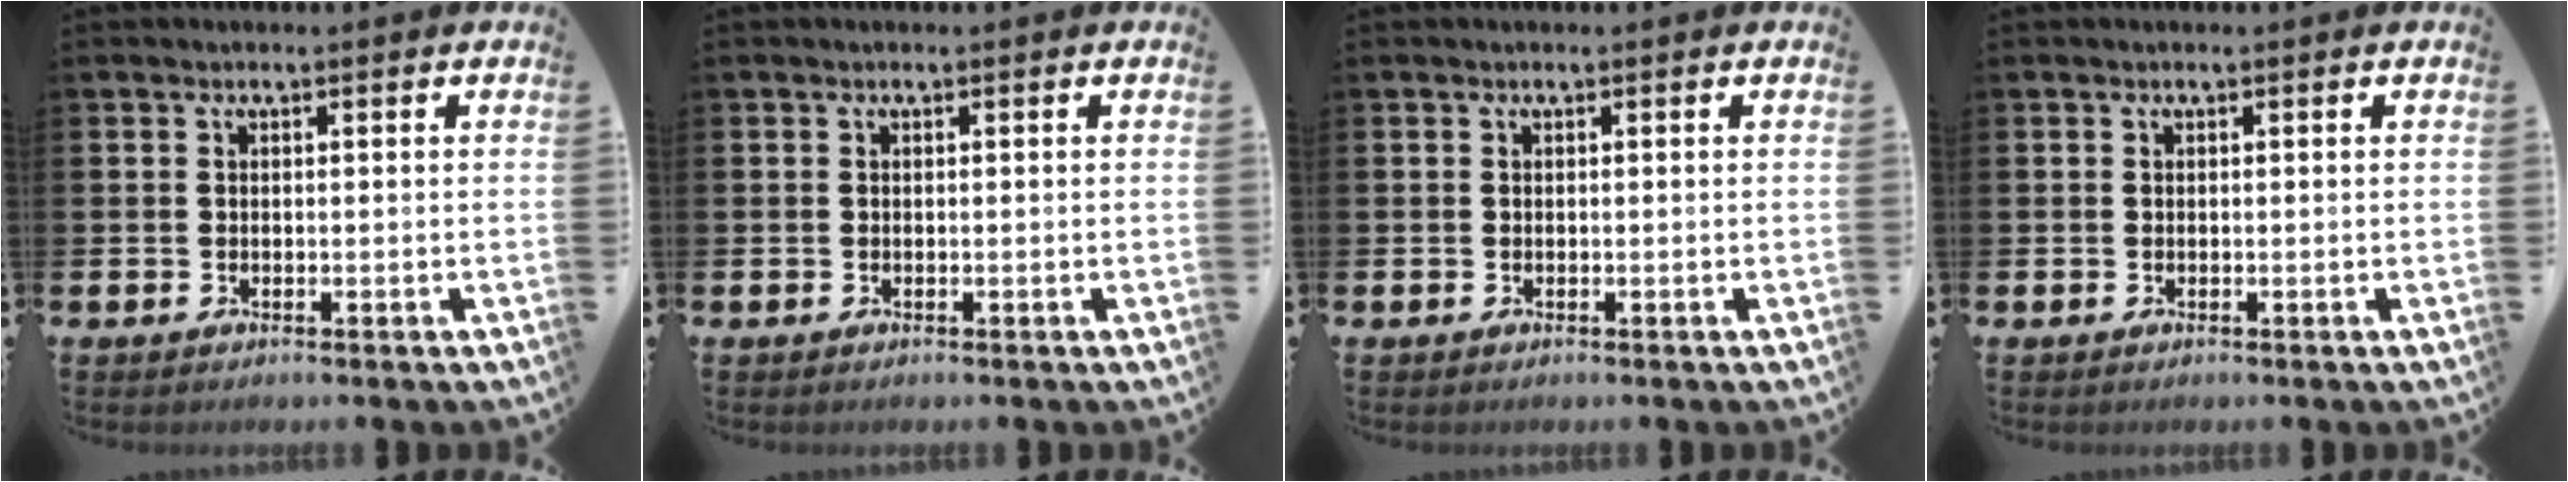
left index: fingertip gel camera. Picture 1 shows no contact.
{"total": 0.0}
{"total": 0.0}
{"total": 0.0}